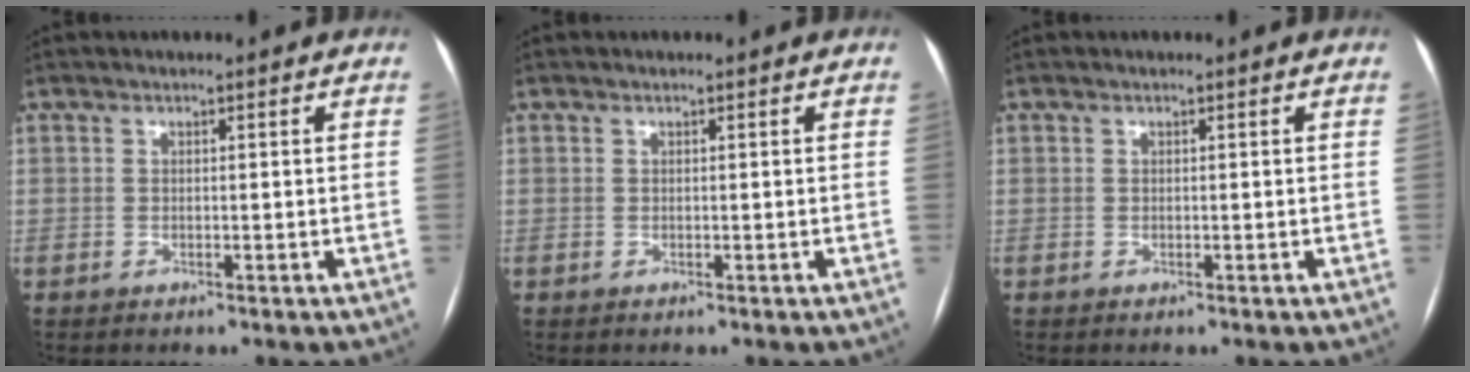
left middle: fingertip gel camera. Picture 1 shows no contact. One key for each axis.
{"total": 0.0}
{"total": 0.0}